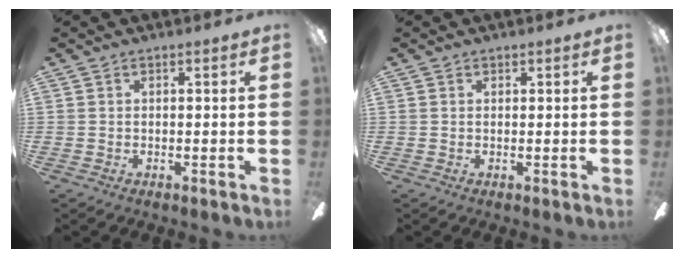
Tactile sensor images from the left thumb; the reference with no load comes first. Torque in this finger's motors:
{"motor_torque": [0.06, -0.02, 0.30, -0.03, 0.02]}